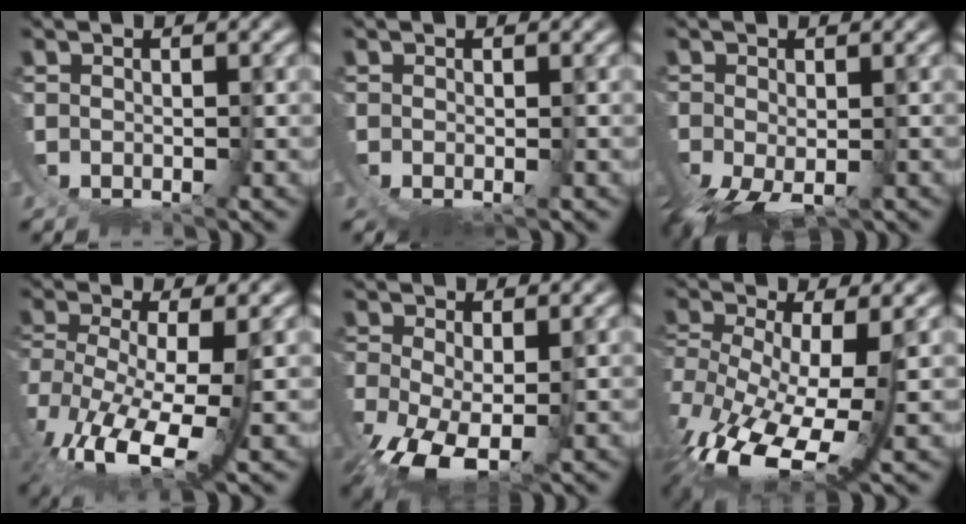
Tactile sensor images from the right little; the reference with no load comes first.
{"total": 3.2, "force": [-1.9, -2.6, -0.2], "torque": [0.033, -0.010, -0.020]}
{"total": 4.5, "force": [-3.2, -2.0, 2.5], "torque": [-0.021, -0.022, -0.030]}
{"total": 7.0, "force": [-4.0, 0.8, 5.7], "torque": [-0.103, -0.037, -0.041]}
{"total": 4.9, "force": [-3.5, -1.0, 3.4], "torque": [-0.045, -0.027, -0.037]}
{"total": 7.3, "force": [-3.9, 0.7, 6.1], "torque": [-0.120, -0.045, -0.032]}